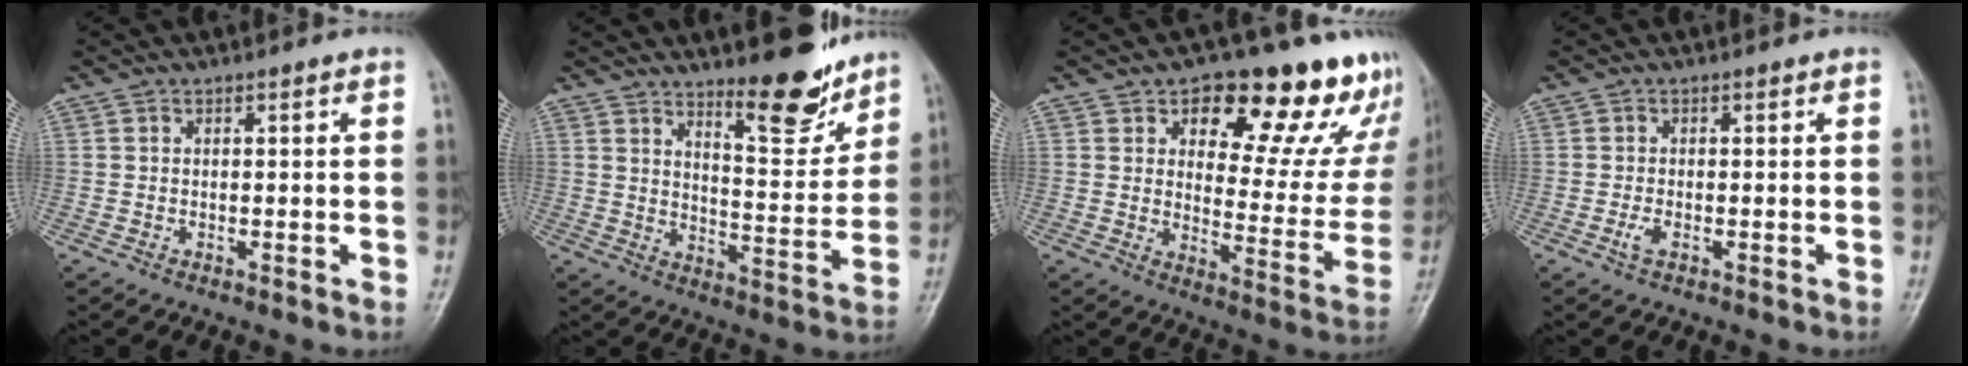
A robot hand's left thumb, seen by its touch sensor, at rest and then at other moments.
{"total": 11.9, "force": [9.2, 3.3, 6.7], "torque": [-0.069, -0.078, 0.145]}
{"total": 20.7, "force": [14.1, 9.3, 12.0], "torque": [-0.093, -0.080, 0.177]}
{"total": 1.6, "force": [-0.6, 0.7, 1.3], "torque": [-0.032, -0.002, -0.013]}